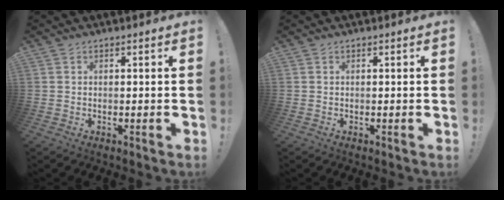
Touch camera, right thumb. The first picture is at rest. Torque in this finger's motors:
{"motor_torque": [0.00, 0.00, 0.00, 0.00, 0.01]}